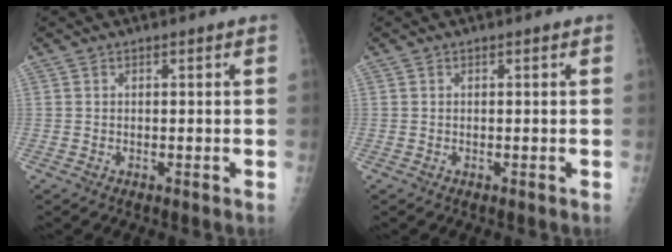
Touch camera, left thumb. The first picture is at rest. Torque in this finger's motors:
{"motor_torque": [0.20, -0.10, -0.08, -0.12, 0.00]}